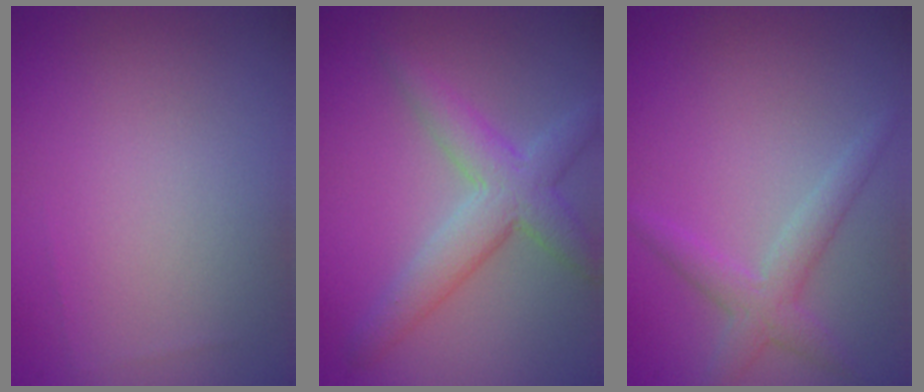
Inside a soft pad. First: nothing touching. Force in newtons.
{"total": 4.4, "press": 4.4, "slide": 0.3}
{"total": 2.5, "press": 2.5, "slide": 0.0}